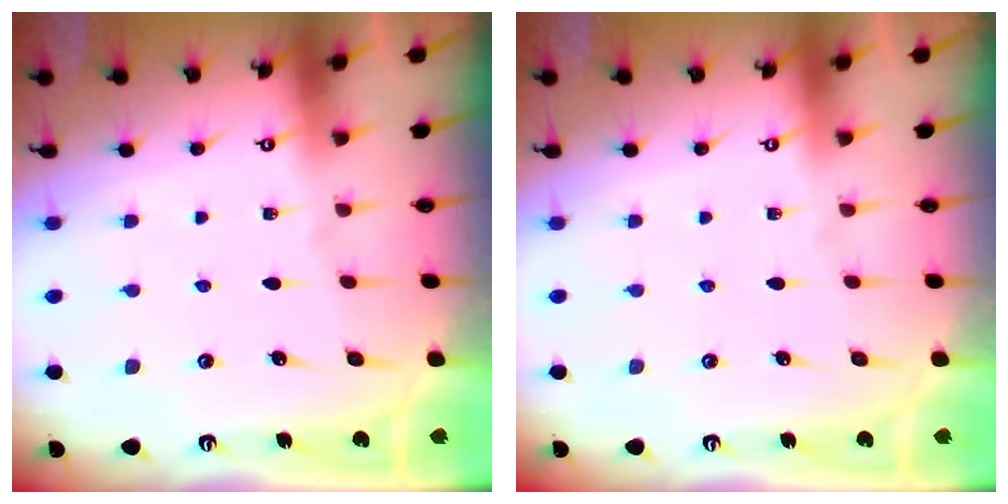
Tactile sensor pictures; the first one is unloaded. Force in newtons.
{"total": 0.0}